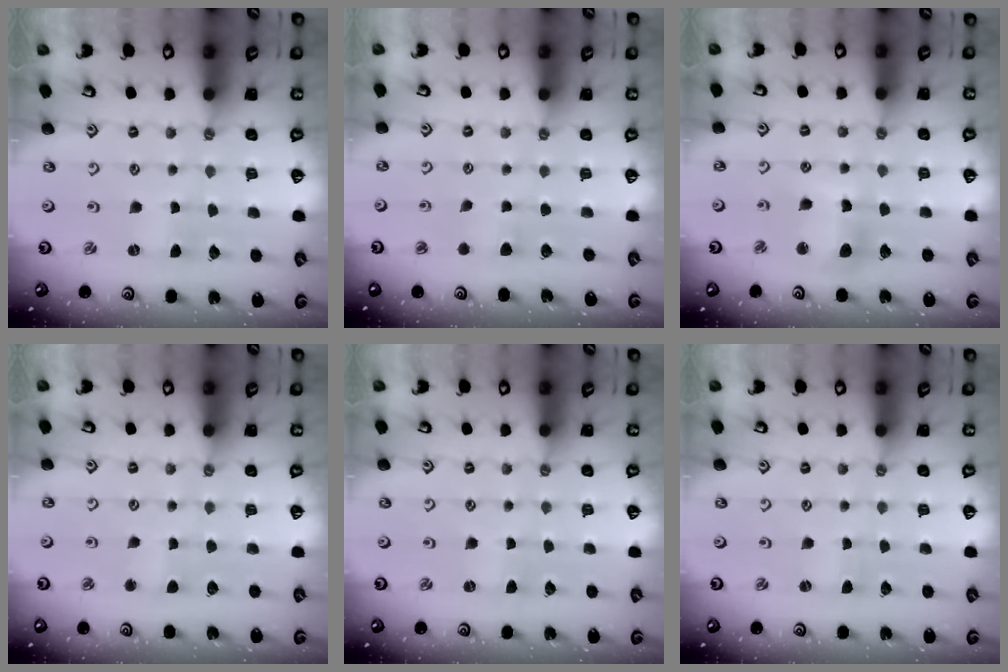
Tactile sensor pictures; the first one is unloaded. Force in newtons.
{"total": 4.1, "press": 4.1, "slide": 0.6}
{"total": 9.0, "press": 8.9, "slide": 1.4}
{"total": 2.2, "press": 2.2, "slide": 0.2}
{"total": 0.9, "press": 0.9, "slide": 0.2}
{"total": 0.0}